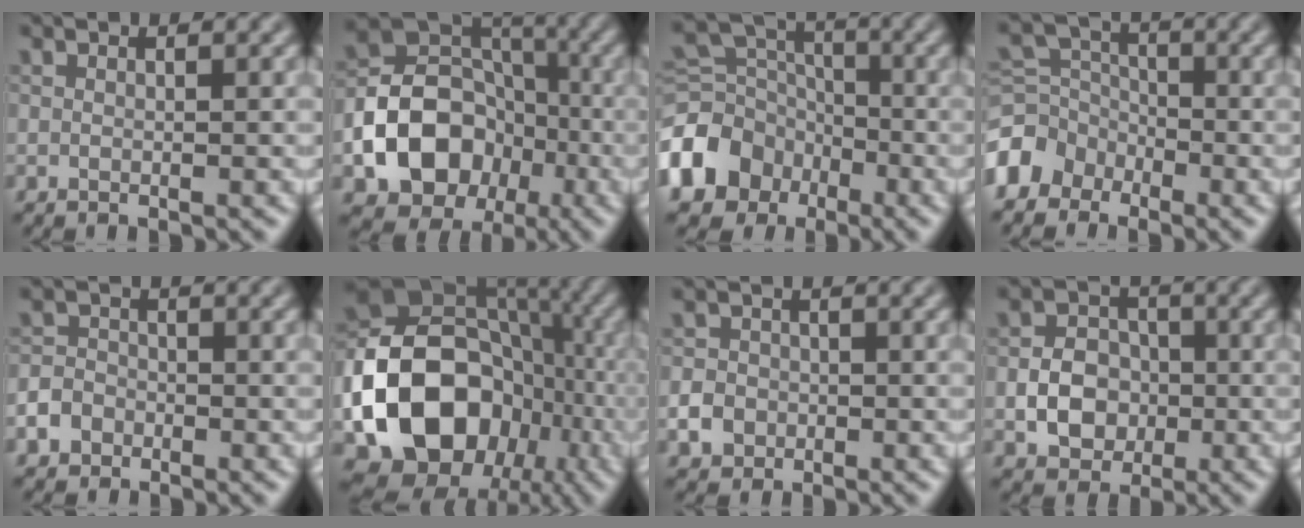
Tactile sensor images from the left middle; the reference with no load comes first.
{"total": 11.5, "force": [-3.5, 9.1, 6.2], "torque": [-0.097, -0.012, -0.077]}
{"total": 9.4, "force": [-4.9, 7.2, 3.6], "torque": [-0.095, -0.006, -0.102]}
{"total": 4.5, "force": [-2.9, 3.2, 1.2], "torque": [-0.023, 0.009, -0.071]}
{"total": 3.1, "force": [-1.8, 2.4, 0.8], "torque": [0.002, -0.005, -0.036]}
{"total": 17.3, "force": [-4.8, 13.2, 10.0], "torque": [-0.192, -0.004, -0.085]}
{"total": 2.2, "force": [-0.7, 2.0, 0.7], "torque": [-0.008, 0.001, -0.014]}
{"total": 4.2, "force": [-1.0, 3.4, 2.3], "torque": [-0.033, 0.002, -0.017]}